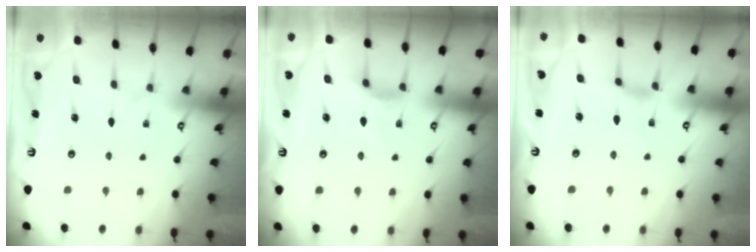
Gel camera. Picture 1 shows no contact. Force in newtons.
{"total": 3.5, "press": 3.5, "slide": 0.5}
{"total": 1.4, "press": 1.3, "slide": 0.4}